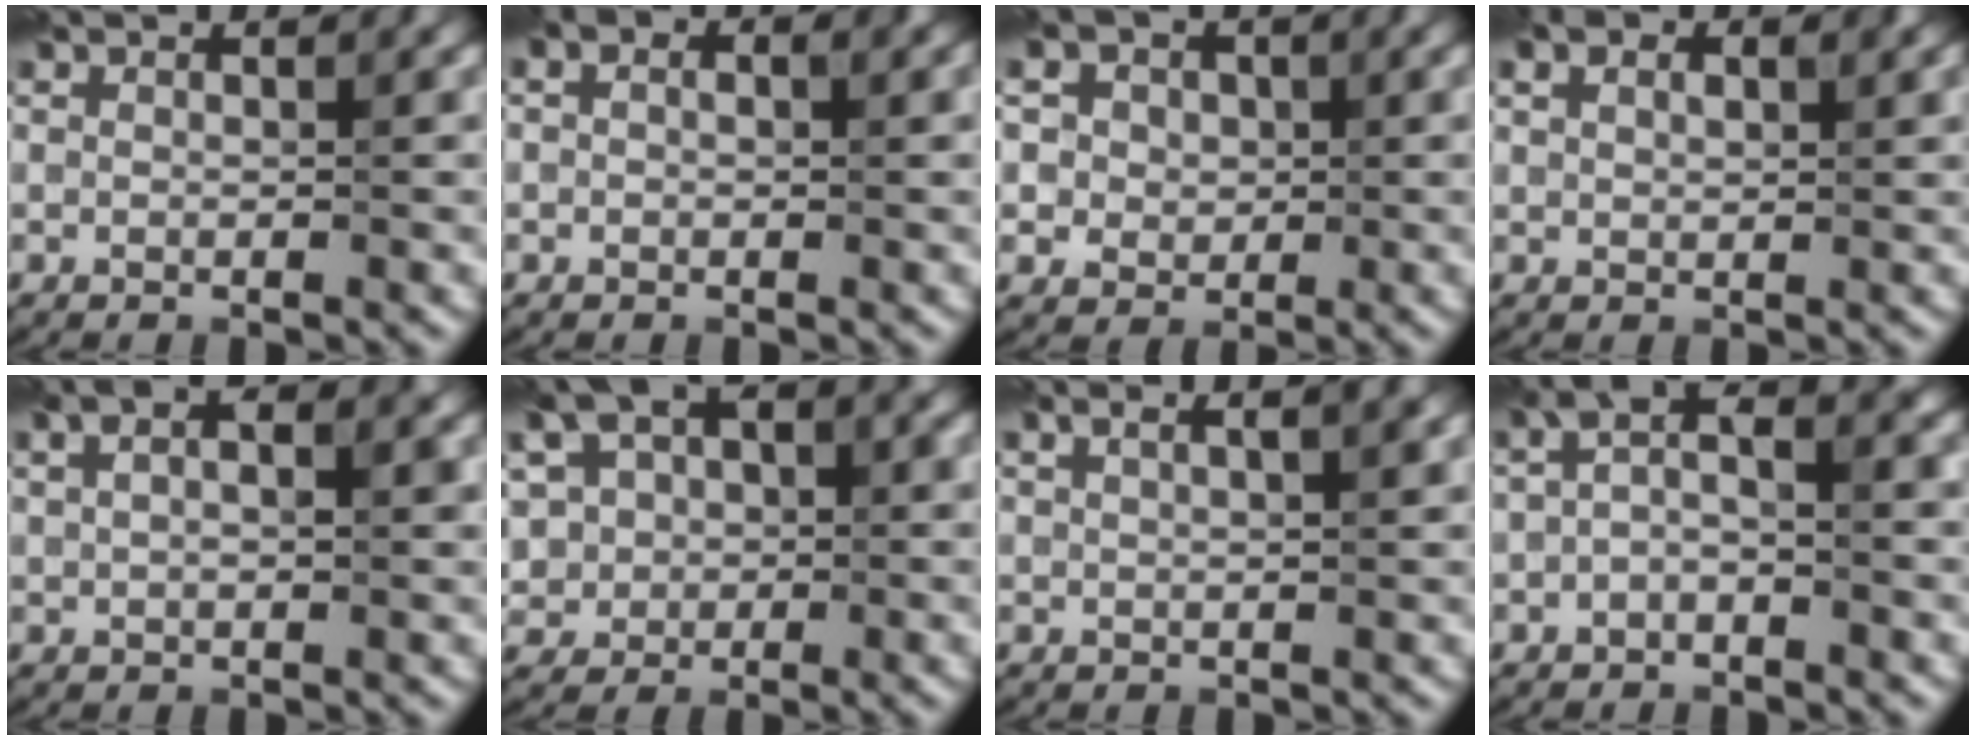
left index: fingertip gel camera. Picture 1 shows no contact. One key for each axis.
{"total": 3.2, "fx": 1.0, "fy": 2.1, "fz": 2.2, "tx": -0.015, "ty": 0.009, "tz": -0.012}
{"total": 6.9, "fx": 2.6, "fy": 5.6, "fz": 3.2, "tx": -0.051, "ty": 0.025, "tz": 0.010}
{"total": 3.3, "fx": 1.6, "fy": 1.9, "fz": 2.2, "tx": -0.035, "ty": 0.012, "tz": 0.018}
{"total": 5.6, "fx": 2.1, "fy": 3.0, "fz": 4.2, "tx": -0.058, "ty": 0.016, "tz": 0.021}
{"total": 8.2, "fx": 1.7, "fy": 6.3, "fz": 5.0, "tx": -0.095, "ty": 0.026, "tz": 0.016}
{"total": 3.6, "fx": 1.9, "fy": 1.4, "fz": 2.7, "tx": -0.017, "ty": 0.012, "tz": 0.005}
{"total": 3.9, "fx": -0.2, "fy": 1.6, "fz": 3.6, "tx": -0.068, "ty": 0.020, "tz": -0.014}